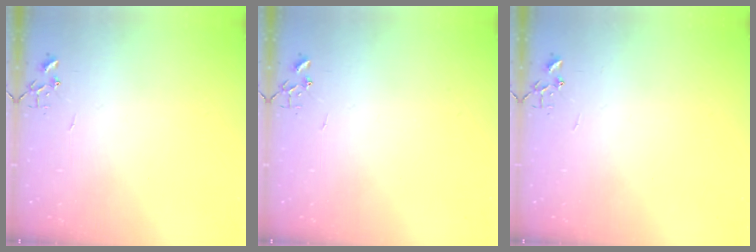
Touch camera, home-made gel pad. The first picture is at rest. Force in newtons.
{"total": 0.0}
{"total": 0.0}